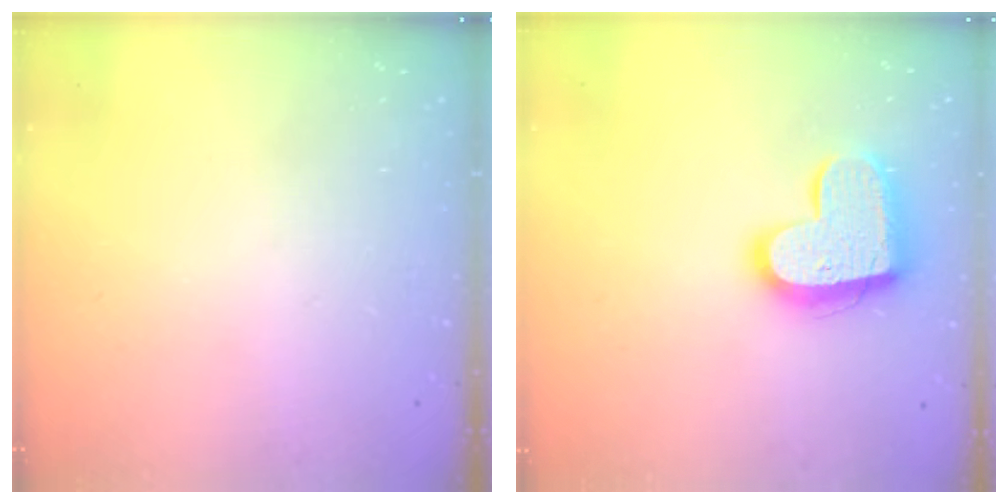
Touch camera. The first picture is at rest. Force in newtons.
{"total": 16.3, "press": 16.3, "slide": 1.3}